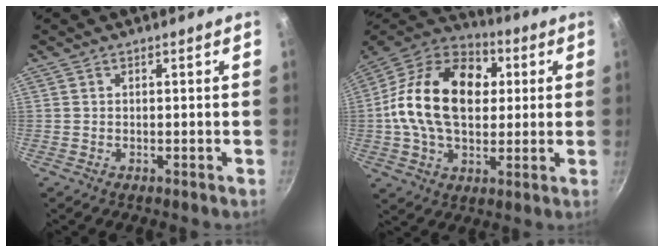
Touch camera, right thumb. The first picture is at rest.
{"total": 22.8, "force": [2.8, 15.5, 16.5], "torque": [-0.266, 0.024, 0.033]}